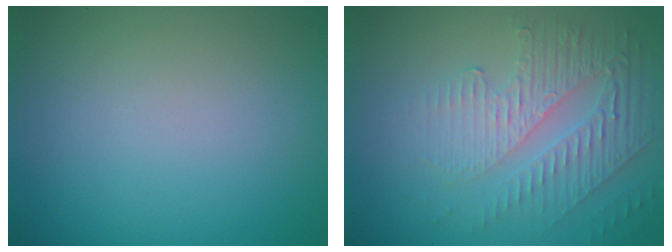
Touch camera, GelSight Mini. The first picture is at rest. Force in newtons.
{"total": 5.6, "press": 3.2, "slide": 4.5}